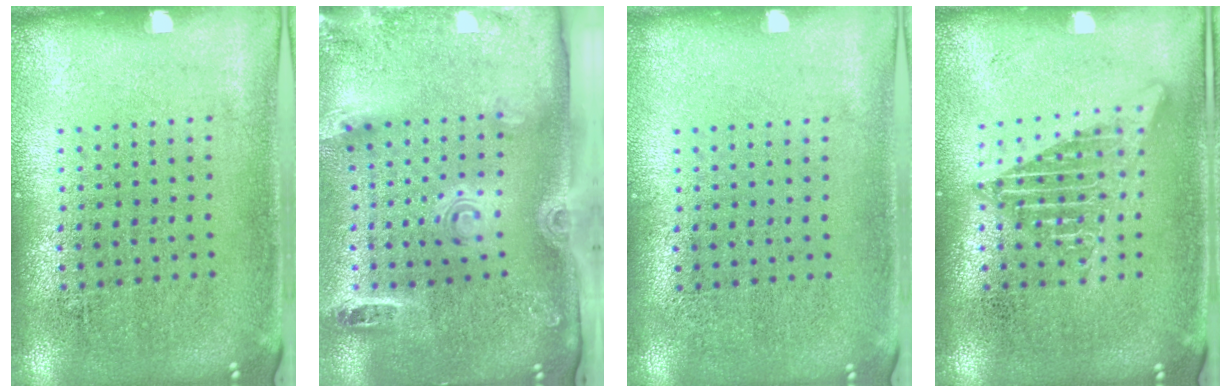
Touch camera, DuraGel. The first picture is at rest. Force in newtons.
{"total": 2.9, "press": 1.9, "slide": 2.1}
{"total": 0.0}
{"total": 1.7, "press": 1.7, "slide": 0.2}